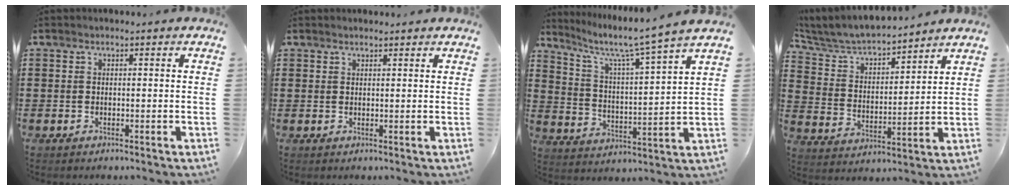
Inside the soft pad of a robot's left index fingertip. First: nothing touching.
{"total": 0.9, "force": [0.9, 0.0, 0.2], "torque": [-0.004, 0.000, 0.017]}
{"total": 5.8, "force": [4.8, -0.5, 3.3], "torque": [-0.087, -0.042, 0.069]}
{"total": 5.9, "force": [5.5, 1.0, 1.7], "torque": [-0.062, -0.037, 0.090]}